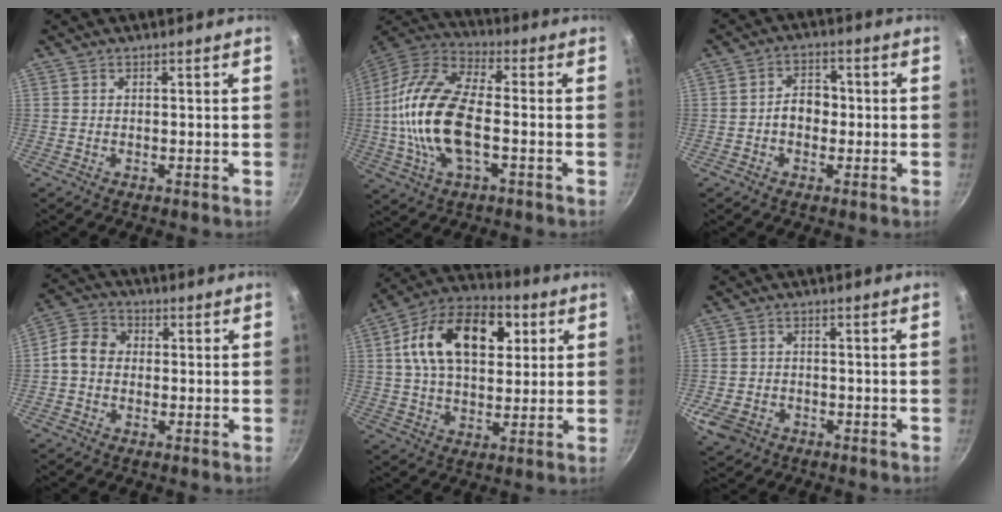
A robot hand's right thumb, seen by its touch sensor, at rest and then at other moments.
{"total": 19.0, "force": [-2.1, 8.8, 16.7], "torque": [-0.359, 0.024, -0.042]}
{"total": 7.4, "force": [-0.3, 5.6, 4.8], "torque": [-0.048, 0.020, -0.012]}
{"total": 7.1, "force": [-0.3, 5.9, 3.9], "torque": [-0.061, 0.025, -0.017]}
{"total": 19.7, "force": [5.3, 12.1, 14.6], "torque": [-0.222, 0.011, 0.082]}
{"total": 5.9, "force": [-2.6, 4.7, 2.5], "torque": [-0.056, 0.011, -0.035]}